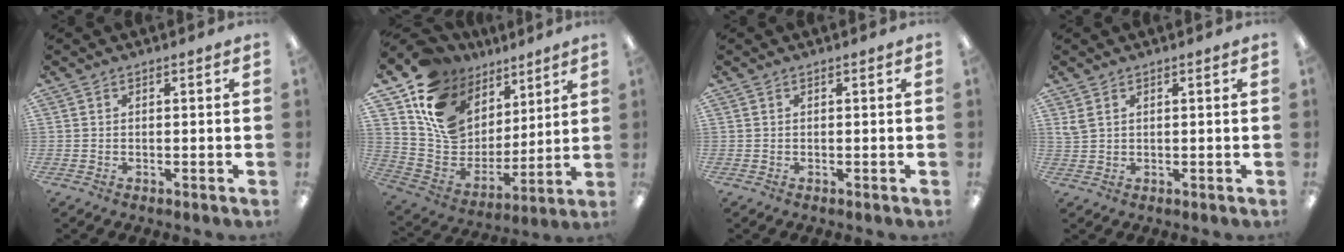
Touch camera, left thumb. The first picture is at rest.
{"total": 16.1, "force": [9.6, 11.3, 6.4], "torque": [-0.139, -0.051, 0.185]}
{"total": 0.0}
{"total": 2.0, "force": [1.2, 0.9, 1.2], "torque": [-0.029, 0.002, 0.023]}